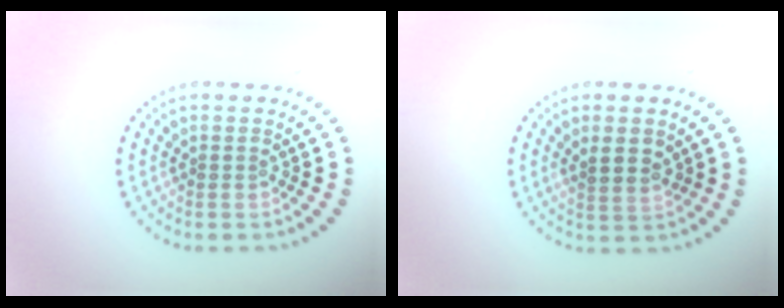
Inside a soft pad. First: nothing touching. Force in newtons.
{"total": 2.1, "press": 2.0, "slide": 0.9}